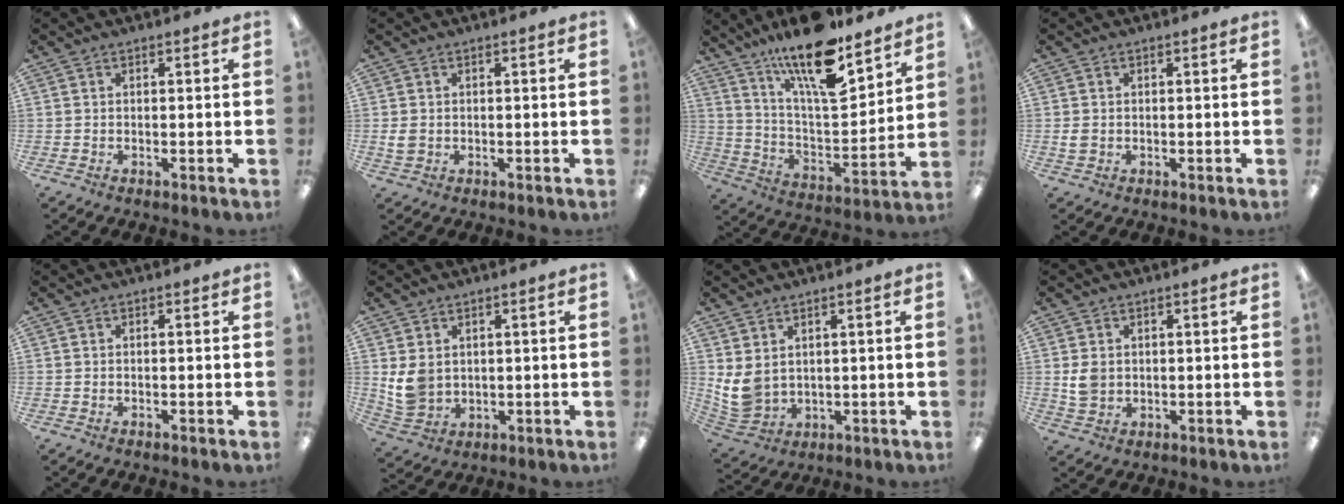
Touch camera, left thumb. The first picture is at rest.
{"total": 2.8, "force": [0.3, 2.3, 1.5], "torque": [-0.019, 0.003, 0.003]}
{"total": 18.9, "force": [14.3, 5.4, 11.1], "torque": [-0.194, -0.096, 0.242]}
{"total": 2.0, "force": [0.2, 1.6, 1.1], "torque": [-0.019, 0.006, 0.003]}
{"total": 0.0}
{"total": 7.1, "force": [1.8, 5.9, 3.5], "torque": [-0.084, 0.000, 0.037]}
{"total": 7.1, "force": [2.4, 5.4, 3.9], "torque": [-0.103, -0.010, 0.048]}
{"total": 4.8, "force": [0.9, 4.0, 2.4], "torque": [-0.045, 0.003, 0.017]}